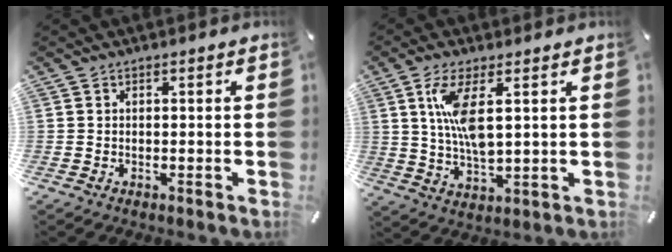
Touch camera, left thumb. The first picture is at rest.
{"total": 9.9, "force": [3.0, 3.8, 8.7], "torque": [-0.184, -0.008, 0.049]}